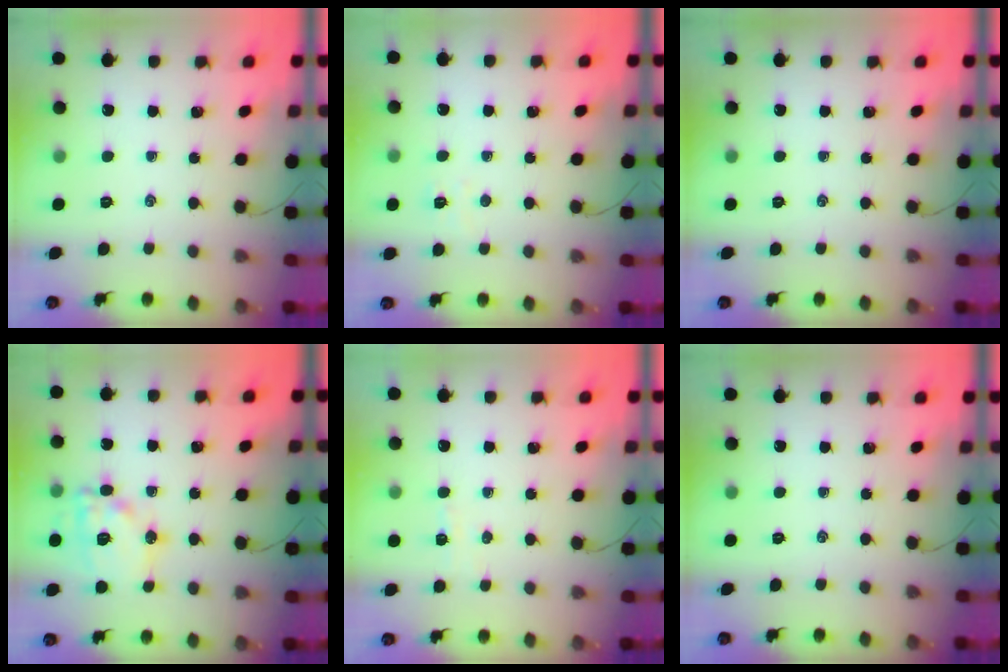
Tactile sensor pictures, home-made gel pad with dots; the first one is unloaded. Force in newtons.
{"total": 4.1, "press": 3.9, "slide": 1.0}
{"total": 0.0}
{"total": 14.7, "press": 14.6, "slide": 1.8}
{"total": 2.8, "press": 2.7, "slide": 0.7}
{"total": 0.0}